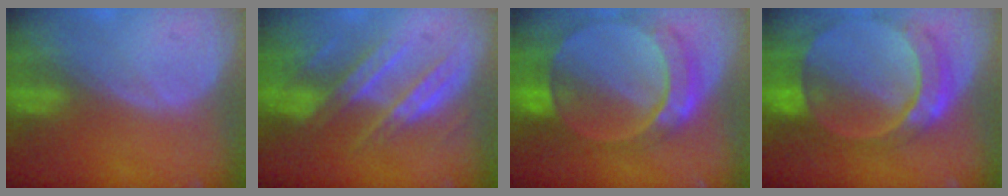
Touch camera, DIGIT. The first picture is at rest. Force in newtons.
{"total": 8.6, "press": 7.8, "slide": 3.7}
{"total": 9.8, "press": 8.4, "slide": 5.0}
{"total": 9.7, "press": 8.3, "slide": 4.9}